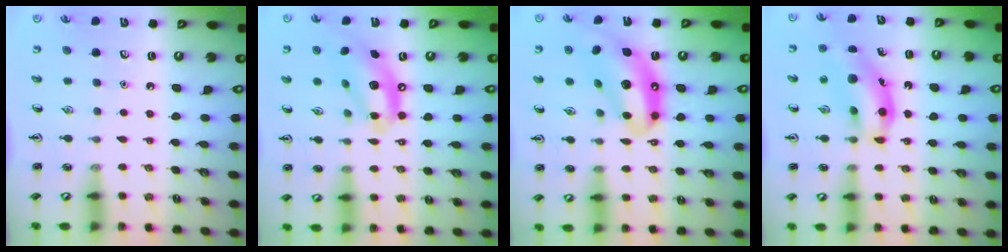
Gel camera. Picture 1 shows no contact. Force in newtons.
{"total": 13.3, "press": 12.7, "slide": 4.1}
{"total": 14.9, "press": 14.1, "slide": 4.7}
{"total": 11.3, "press": 10.9, "slide": 3.0}